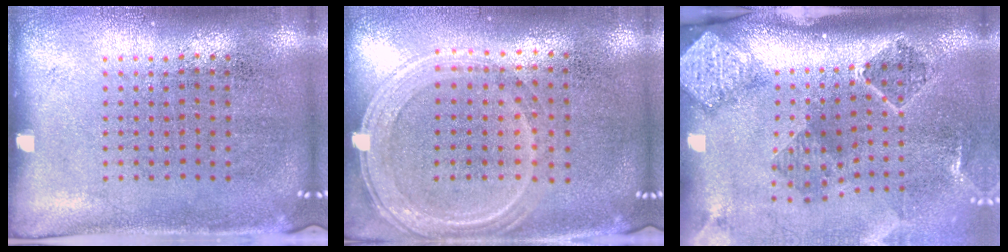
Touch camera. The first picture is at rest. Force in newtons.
{"total": 1.2, "press": 1.1, "slide": 0.5}
{"total": 2.9, "press": 1.9, "slide": 2.1}